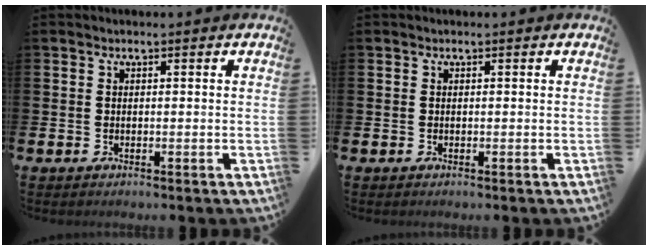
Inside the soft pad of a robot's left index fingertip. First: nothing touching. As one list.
[{"total": 0.0}]